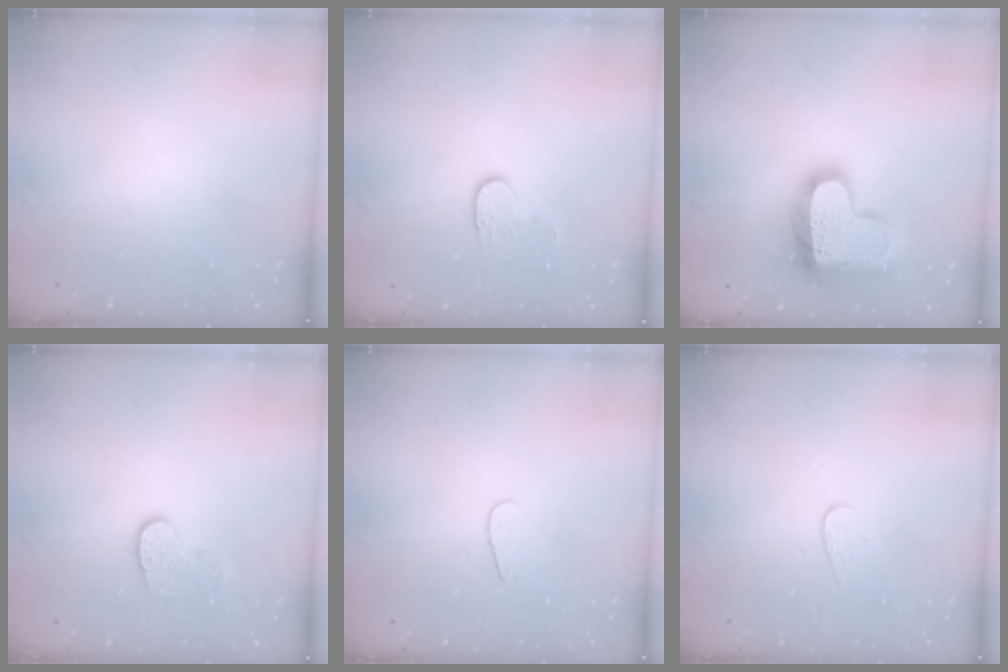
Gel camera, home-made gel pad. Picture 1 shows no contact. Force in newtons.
{"total": 3.6, "press": 3.6, "slide": 0.3}
{"total": 19.8, "press": 19.8, "slide": 1.5}
{"total": 8.3, "press": 8.3, "slide": 0.4}
{"total": 2.6, "press": 2.5, "slide": 0.3}
{"total": 3.8, "press": 3.8, "slide": 0.3}